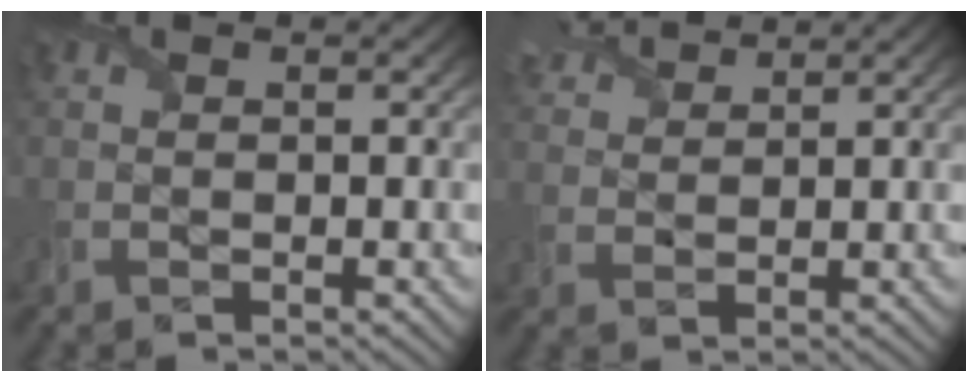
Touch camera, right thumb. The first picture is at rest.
{"total": 4.7, "force": [4.2, 1.2, 1.9], "torque": [-0.056, 0.018, 0.082]}